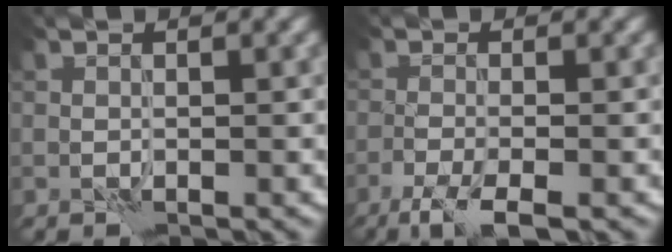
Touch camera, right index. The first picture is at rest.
{"total": 3.5, "force": [-2.3, 0.7, 2.5], "torque": [-0.047, -0.004, -0.050]}